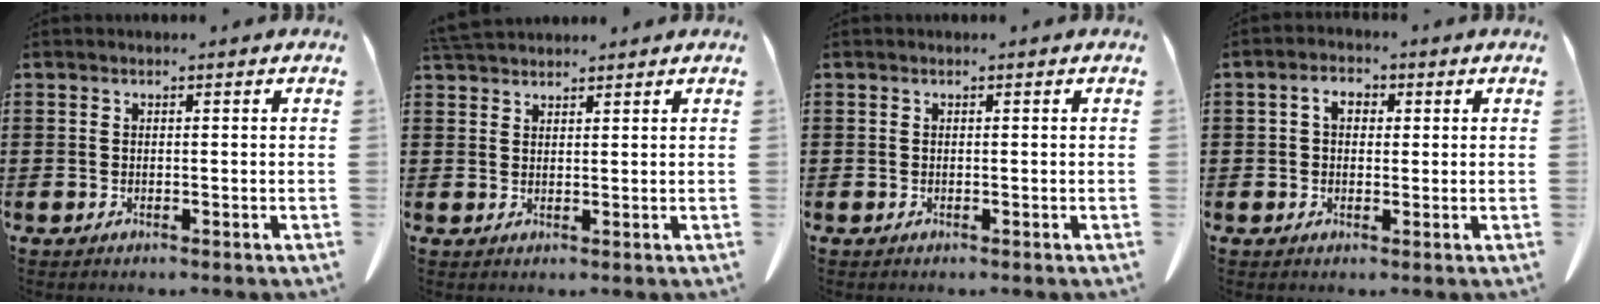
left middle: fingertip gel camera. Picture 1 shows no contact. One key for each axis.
{"total": 2.9, "fx": 2.8, "fy": 0.5, "fz": 0.7, "tx": -0.022, "ty": -0.001, "tz": 0.055}
{"total": 0.0}
{"total": 3.3, "fx": 0.8, "fy": 2.1, "fz": 2.4, "tx": -0.046, "ty": 0.010, "tz": 0.009}